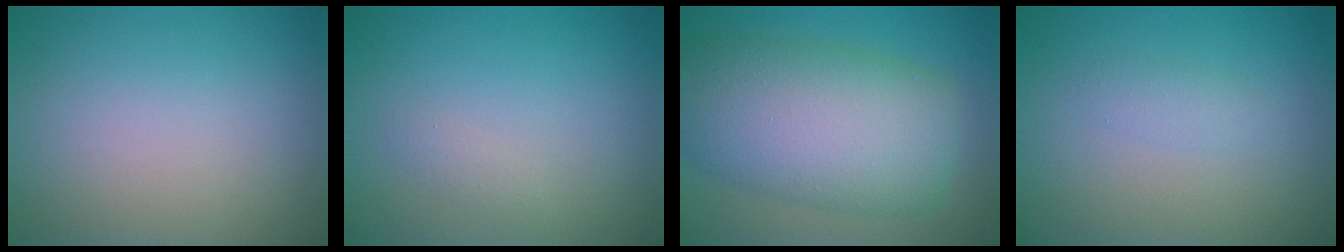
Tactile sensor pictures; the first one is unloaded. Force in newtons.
{"total": 0.7, "press": 0.7, "slide": 0.1}
{"total": 11.0, "press": 11.0, "slide": 0.3}
{"total": 1.0, "press": 1.0, "slide": 0.1}